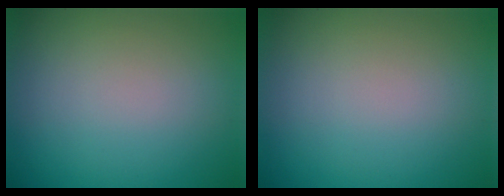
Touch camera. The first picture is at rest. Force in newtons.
{"total": 0.0}